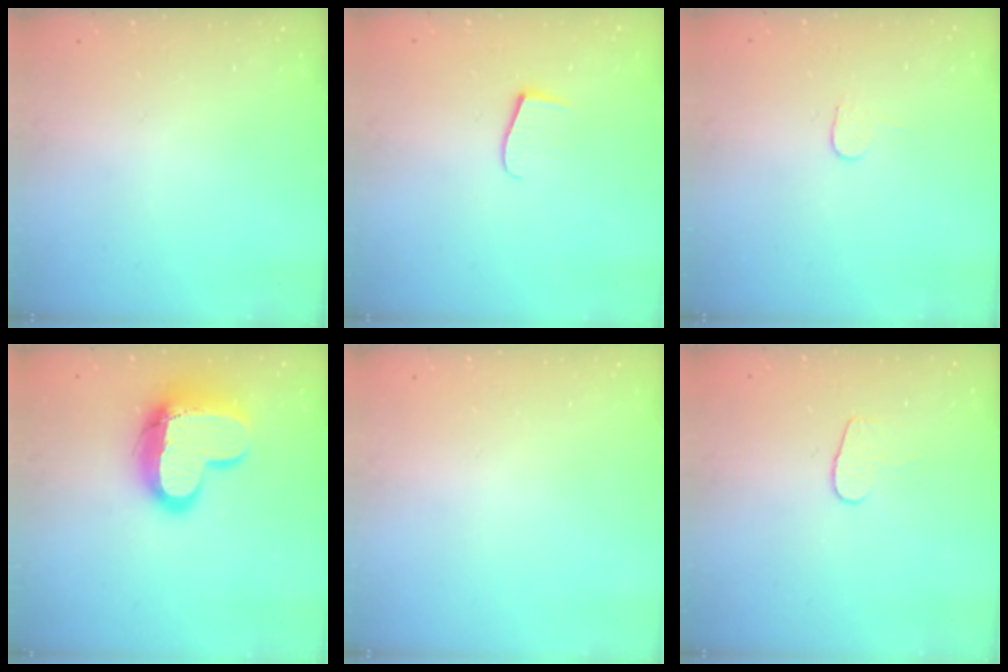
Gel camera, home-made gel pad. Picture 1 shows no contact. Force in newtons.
{"total": 5.9, "press": 5.9, "slide": 0.4}
{"total": 4.9, "press": 4.9, "slide": 0.3}
{"total": 17.4, "press": 17.3, "slide": 1.3}
{"total": 0.0}
{"total": 5.4, "press": 5.4, "slide": 0.6}